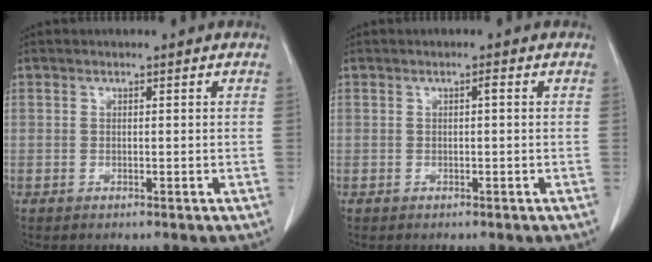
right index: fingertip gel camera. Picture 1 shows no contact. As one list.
[{"total": 0.6, "force": [0.0, 0.1, 0.6], "torque": [-0.012, 0.001, 0.001]}]